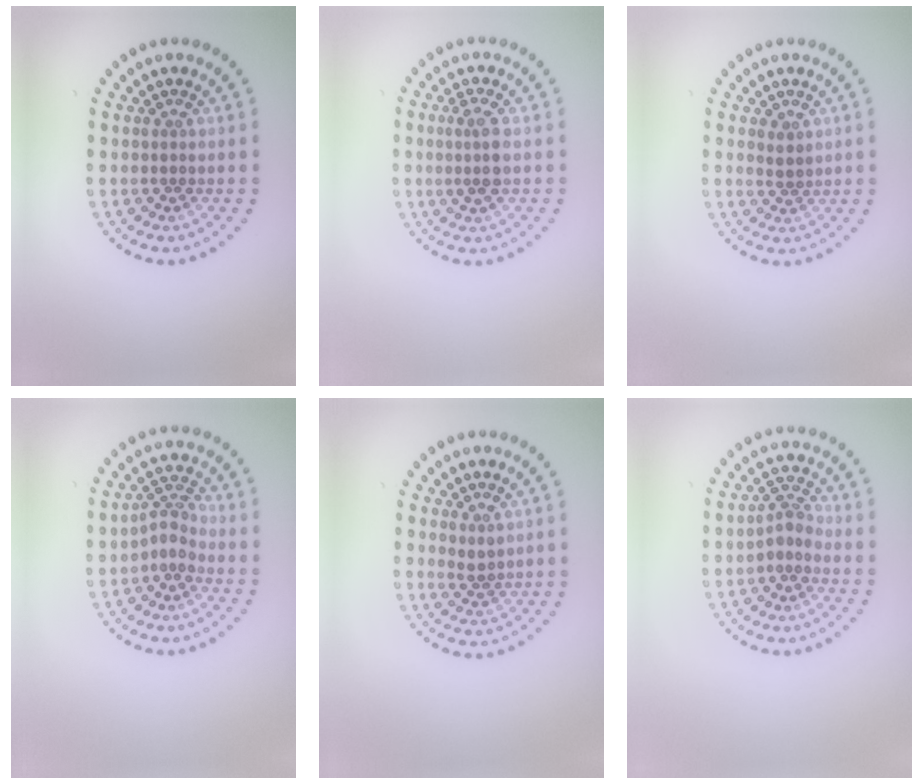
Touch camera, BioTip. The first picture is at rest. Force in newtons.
{"total": 2.2, "press": 2.0, "slide": 0.8}
{"total": 1.0, "press": 0.8, "slide": 0.7}
{"total": 2.4, "press": 1.6, "slide": 1.8}
{"total": 1.0, "press": 0.9, "slide": 0.4}
{"total": 2.0, "press": 1.6, "slide": 1.3}